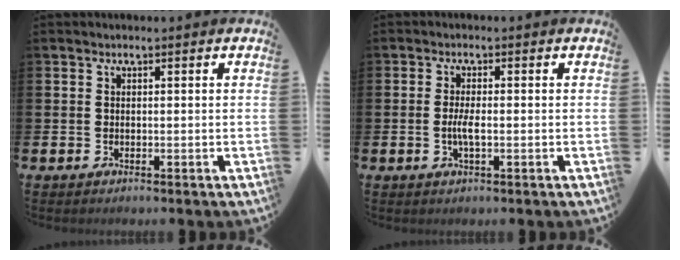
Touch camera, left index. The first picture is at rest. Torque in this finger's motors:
{"motor_torque": [0.50, 0.25, 0.08, 0.08]}